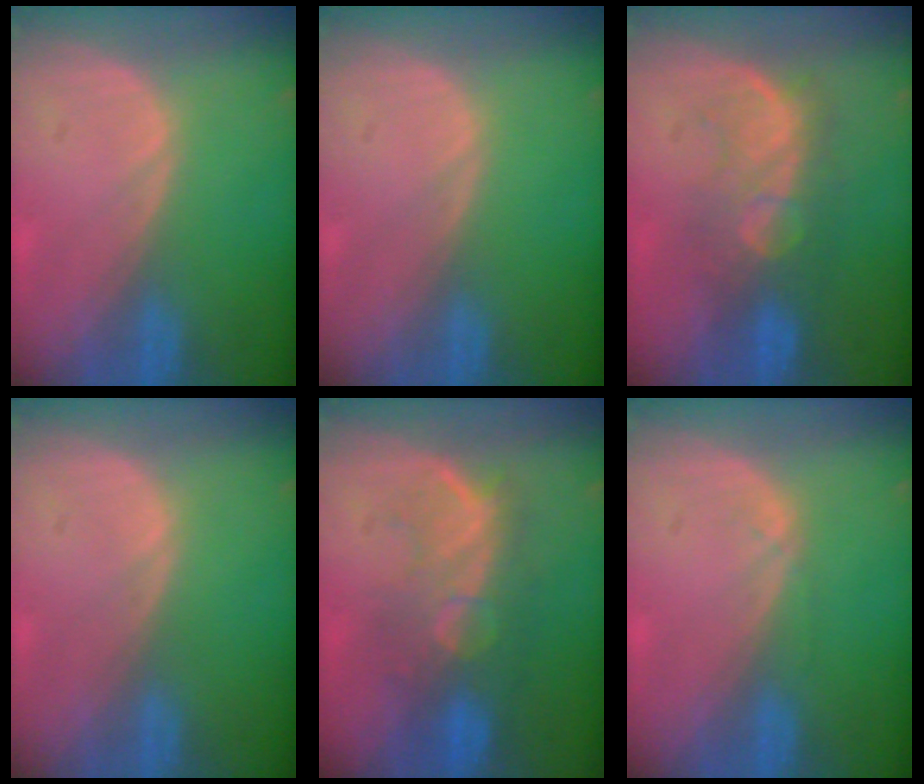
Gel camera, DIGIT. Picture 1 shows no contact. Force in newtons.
{"total": 0.0}
{"total": 8.0, "press": 7.8, "slide": 1.9}
{"total": 0.0}
{"total": 9.0, "press": 8.5, "slide": 3.0}
{"total": 0.9, "press": 0.8, "slide": 0.2}